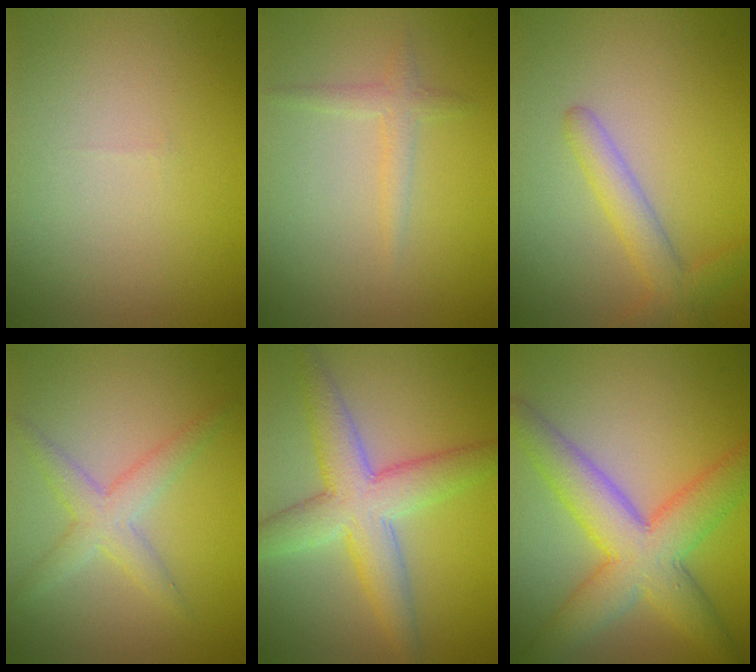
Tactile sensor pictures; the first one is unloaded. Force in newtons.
{"total": 1.4, "press": 1.4, "slide": 0.1}
{"total": 2.8, "press": 2.7, "slide": 0.2}
{"total": 2.9, "press": 2.9, "slide": 0.1}
{"total": 6.3, "press": 6.3, "slide": 0.3}
{"total": 7.7, "press": 7.7, "slide": 0.1}